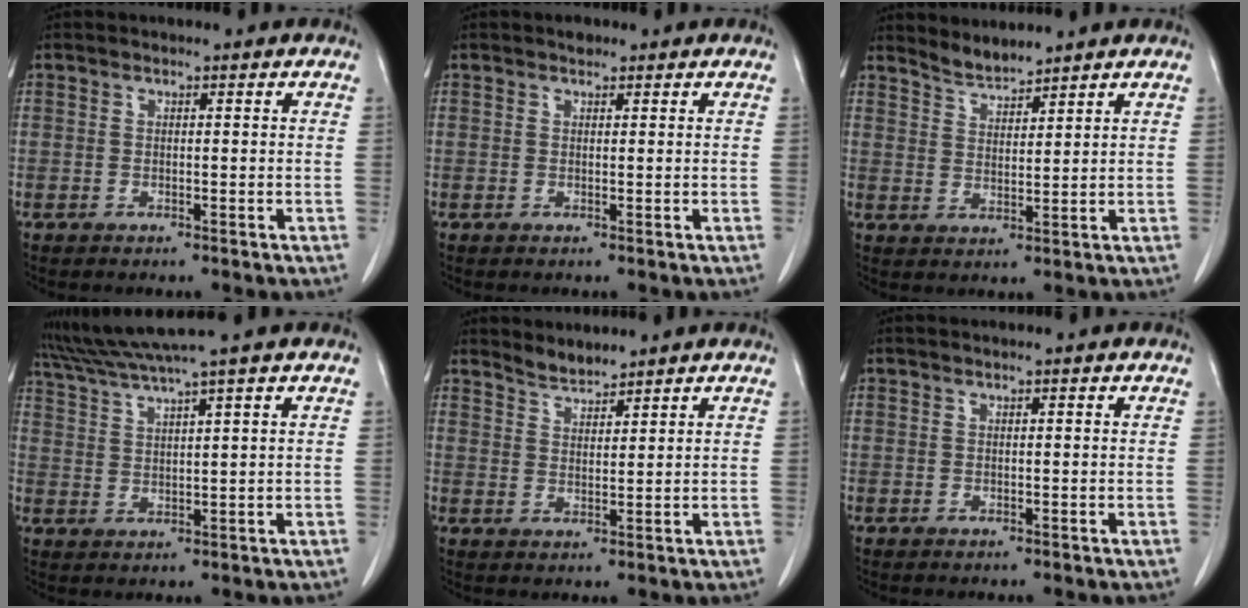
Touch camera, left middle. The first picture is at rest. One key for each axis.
{"total": 0.9, "fx": 0.7, "fy": 0.5, "fz": 0.3, "tx": -0.009, "ty": 0.006, "tz": 0.011}
{"total": 3.3, "fx": 3.3, "fy": 0.0, "fz": 0.0, "tx": -0.003, "ty": 0.000, "tz": 0.065}
{"total": 6.7, "fx": 5.7, "fy": -1.8, "fz": 3.0, "tx": -0.064, "ty": 0.010, "tz": 0.111}
{"total": 2.8, "fx": 2.8, "fy": 0.1, "fz": 0.0, "tx": -0.002, "ty": 0.001, "tz": 0.055}
{"total": 1.3, "fx": 1.0, "fy": 0.1, "fz": 0.8, "tx": -0.010, "ty": 0.015, "tz": 0.016}